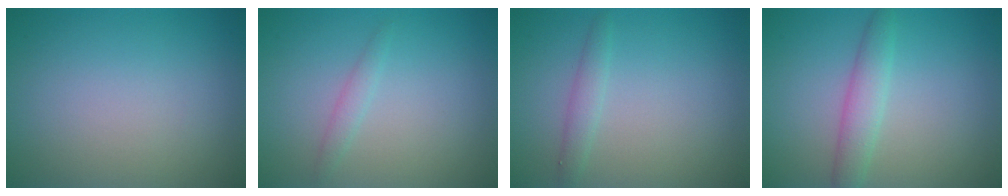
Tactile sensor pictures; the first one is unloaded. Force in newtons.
{"total": 1.1, "press": 1.1, "slide": 0.1}
{"total": 1.4, "press": 1.4, "slide": 0.1}
{"total": 2.6, "press": 2.6, "slide": 0.1}